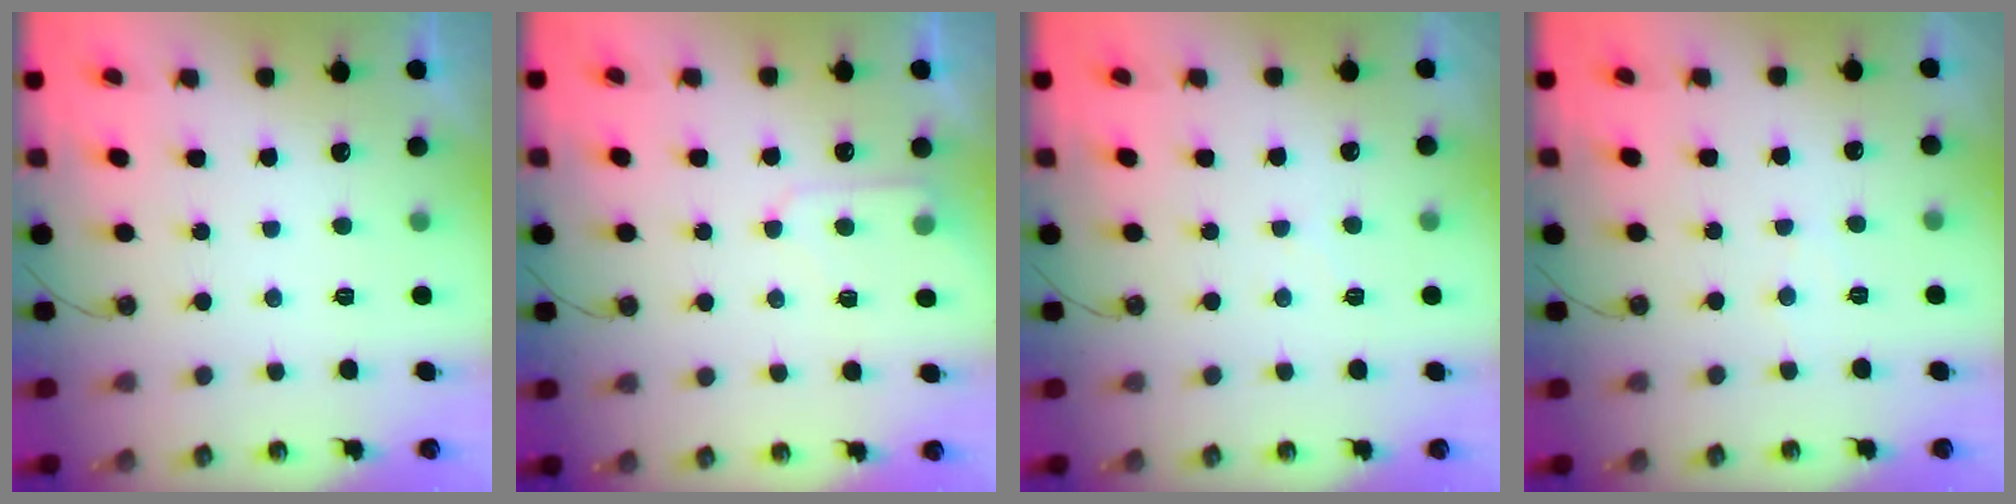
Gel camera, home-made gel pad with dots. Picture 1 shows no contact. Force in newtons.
{"total": 5.4, "press": 5.4, "slide": 0.6}
{"total": 3.6, "press": 3.6, "slide": 0.6}
{"total": 3.8, "press": 3.7, "slide": 0.5}